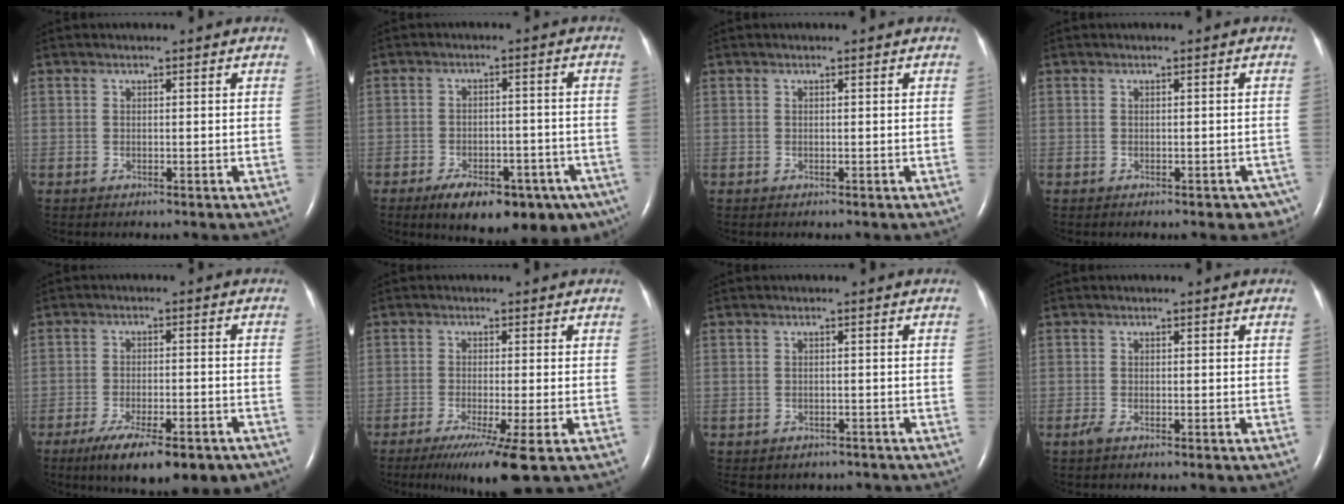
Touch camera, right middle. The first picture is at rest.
{"total": 15.6, "force": [-10.2, 6.9, 9.5], "torque": [-0.105, 0.006, -0.135]}
{"total": 0.0}
{"total": 5.1, "force": [-3.8, 2.4, 2.4], "torque": [-0.007, -0.003, -0.040]}
{"total": 14.1, "force": [-10.1, 4.3, 8.8], "torque": [-0.114, -0.007, -0.144]}
{"total": 7.9, "force": [-4.8, -0.8, 6.3], "torque": [-0.101, -0.026, -0.079]}
{"total": 5.9, "force": [-5.1, 2.9, 0.9], "torque": [-0.014, 0.006, -0.055]}
{"total": 1.4, "force": [-1.0, 0.1, 0.9], "torque": [-0.028, -0.005, -0.021]}